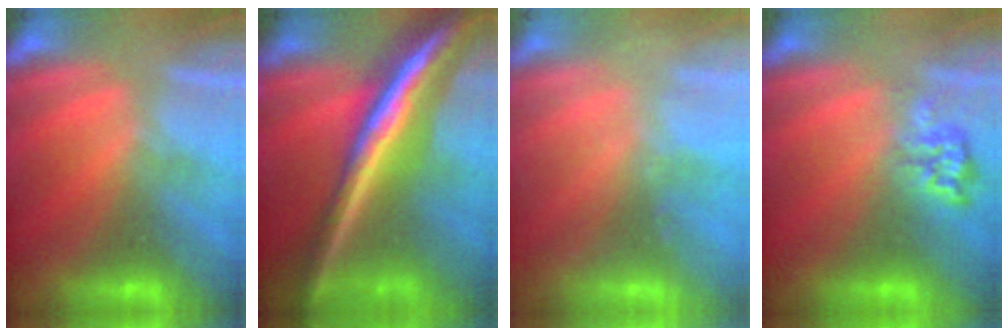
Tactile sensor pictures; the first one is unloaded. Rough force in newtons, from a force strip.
{"total": 5.8}
{"total": 2.4}
{"total": 2.4}